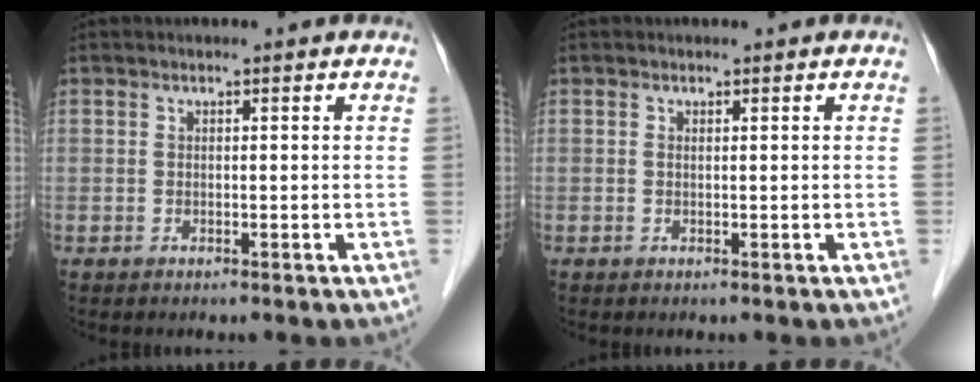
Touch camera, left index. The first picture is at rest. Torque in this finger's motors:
{"motor_torque": [-0.74, 0.26, 0.02, 0.01]}